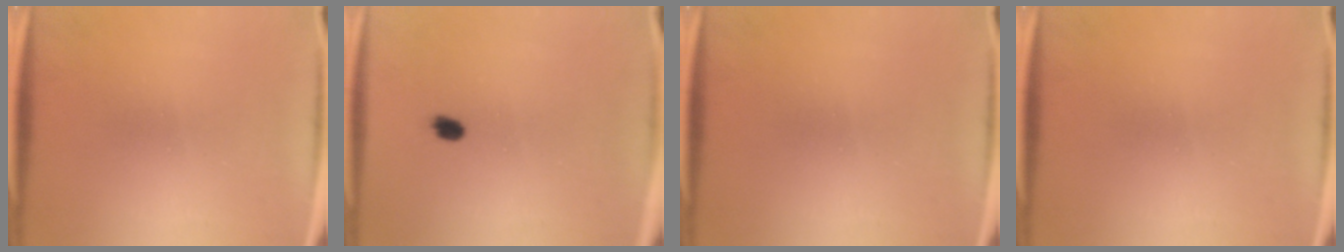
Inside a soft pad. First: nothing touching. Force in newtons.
{"total": 2.7}
{"total": 0.0}
{"total": 0.0}